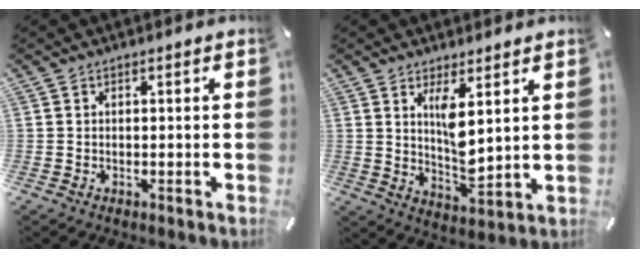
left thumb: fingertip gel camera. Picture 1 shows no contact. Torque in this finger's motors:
{"motor_torque": [1.43, 1.61, 1.07, -0.99, 0.36]}